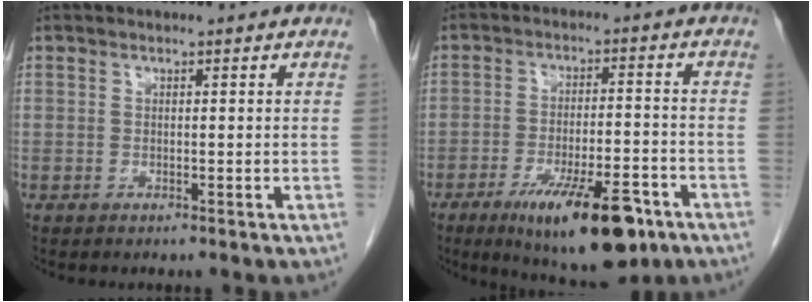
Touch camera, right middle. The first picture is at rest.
{"total": 14.7, "force": [-8.7, 3.7, 11.3], "torque": [-0.160, -0.015, -0.129]}